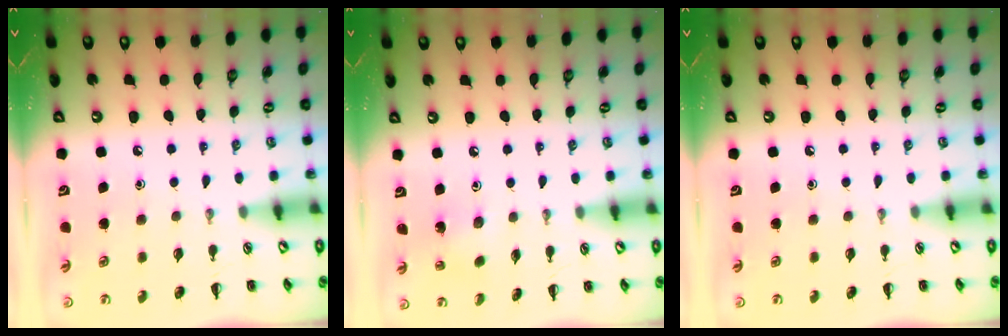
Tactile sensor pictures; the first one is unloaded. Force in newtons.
{"total": 2.2, "press": 2.0, "slide": 0.7}
{"total": 0.0}